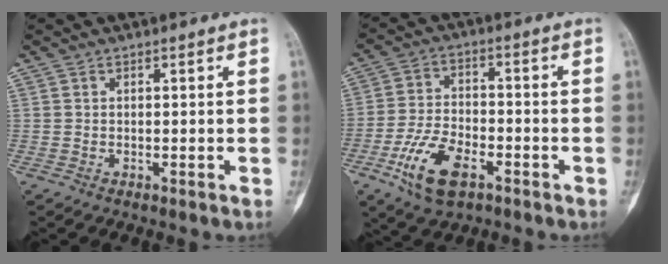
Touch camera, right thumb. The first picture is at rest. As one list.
[{"total": 11.2, "force": [-5.2, 5.8, 8.0], "torque": [-0.152, 0.016, -0.095]}]